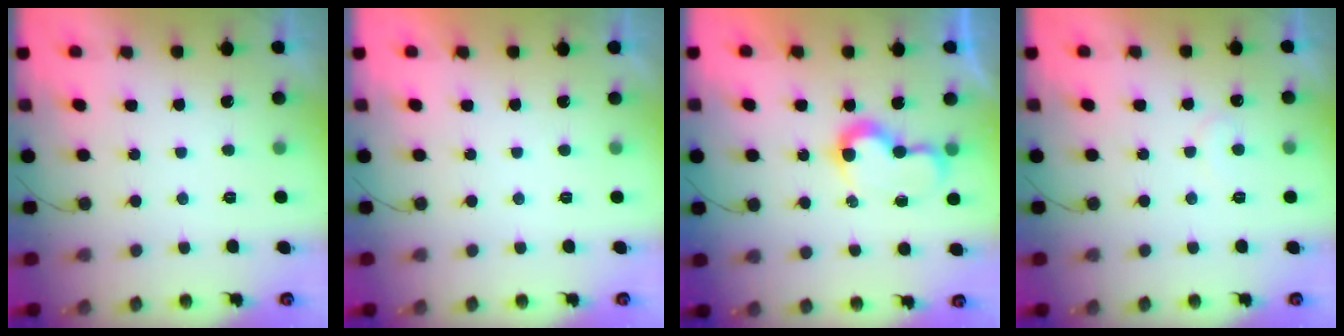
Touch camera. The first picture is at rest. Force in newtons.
{"total": 1.7, "press": 1.7, "slide": 0.1}
{"total": 7.0, "press": 7.0, "slide": 0.1}
{"total": 6.3, "press": 6.3, "slide": 0.5}